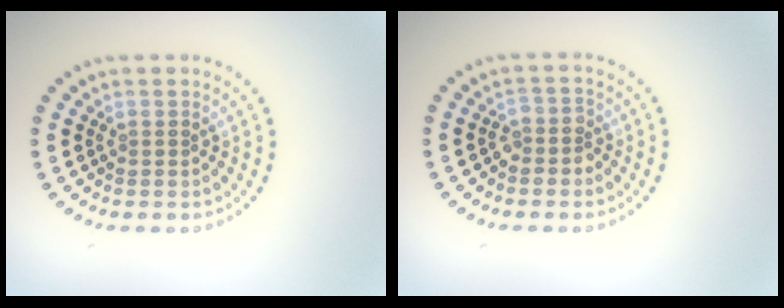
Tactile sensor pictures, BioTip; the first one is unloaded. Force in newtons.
{"total": 1.7, "press": 1.5, "slide": 0.9}